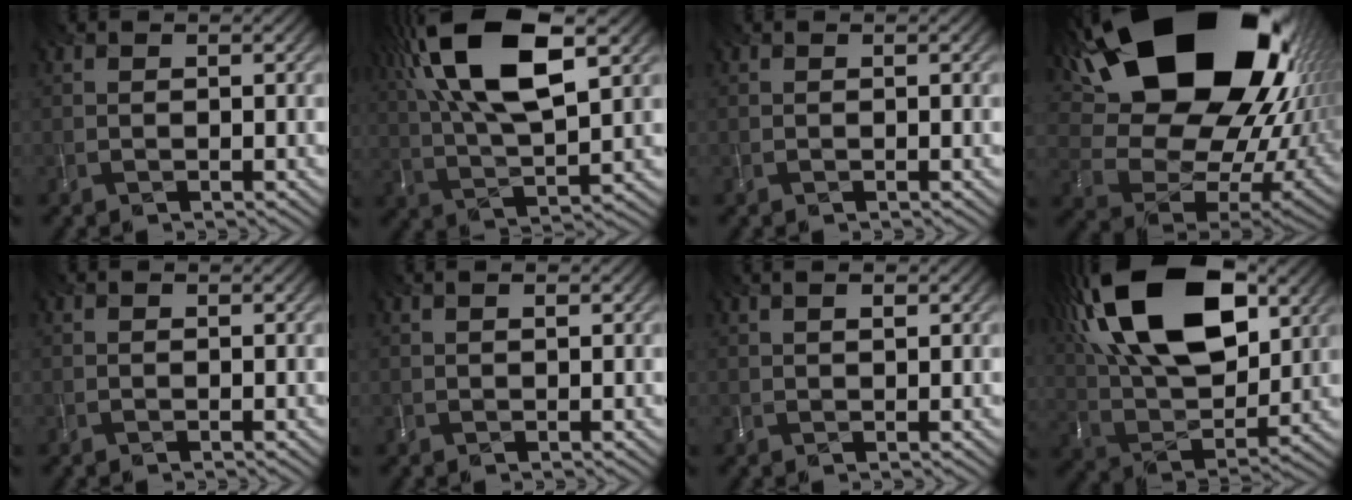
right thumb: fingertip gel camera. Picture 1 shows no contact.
{"total": 16.6, "force": [7.1, 6.1, 13.7], "torque": [-0.296, 0.039, 0.120]}
{"total": 0.0}
{"total": 24.0, "force": [9.6, 15.4, 15.7], "torque": [-0.343, 0.010, 0.203]}
{"total": 0.0}
{"total": 0.7, "force": [0.4, 0.1, 0.5], "torque": [-0.016, 0.002, 0.009]}
{"total": 1.6, "force": [1.0, 0.4, 1.2], "torque": [-0.028, 0.002, 0.023]}
{"total": 21.0, "force": [9.3, 10.6, 15.5], "torque": [-0.308, 0.058, 0.131]}